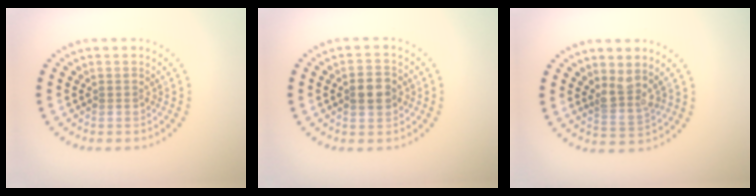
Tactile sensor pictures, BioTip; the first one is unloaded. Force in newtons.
{"total": 2.9, "press": 2.9, "slide": 0.1}
{"total": 2.3, "press": 1.9, "slide": 1.4}